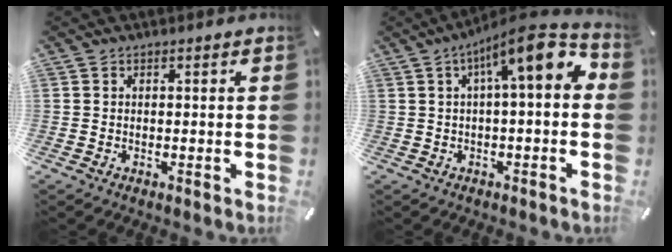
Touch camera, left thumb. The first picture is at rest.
{"total": 11.3, "force": [3.6, 3.1, 10.3], "torque": [-0.153, -0.024, 0.054]}